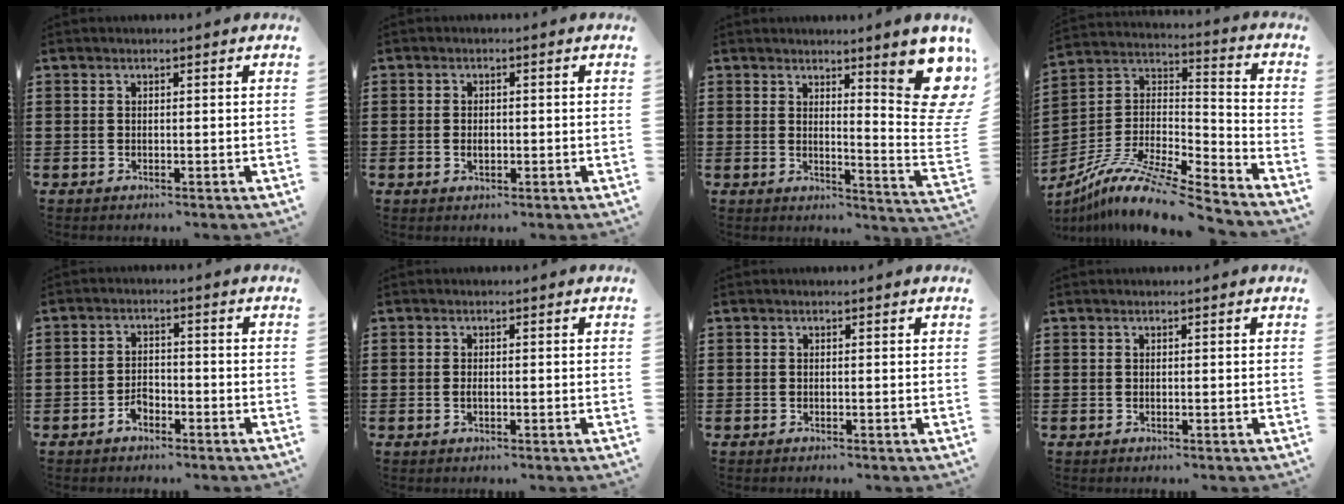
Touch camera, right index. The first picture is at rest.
{"total": 1.4, "force": [-0.2, 0.8, 1.1], "torque": [-0.022, 0.001, -0.004]}
{"total": 11.0, "force": [6.5, 2.4, 8.6], "torque": [-0.117, -0.063, 0.109]}
{"total": 10.7, "force": [-8.7, 1.9, 5.9], "torque": [-0.121, 0.010, -0.176]}
{"total": 2.7, "force": [-2.0, 1.4, 1.1], "torque": [-0.024, 0.007, -0.041]}
{"total": 0.8, "force": [-0.2, 0.2, 0.8], "torque": [-0.017, -0.008, -0.002]}
{"total": 0.0}
{"total": 0.0}